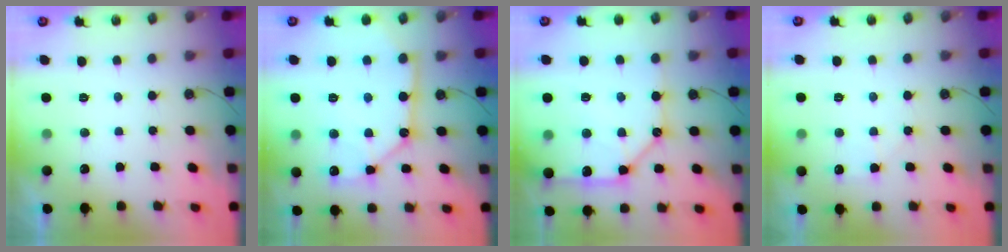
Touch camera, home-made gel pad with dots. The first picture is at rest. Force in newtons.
{"total": 13.9, "press": 13.8, "slide": 1.4}
{"total": 14.7, "press": 14.6, "slide": 1.6}
{"total": 5.9, "press": 5.9, "slide": 0.7}